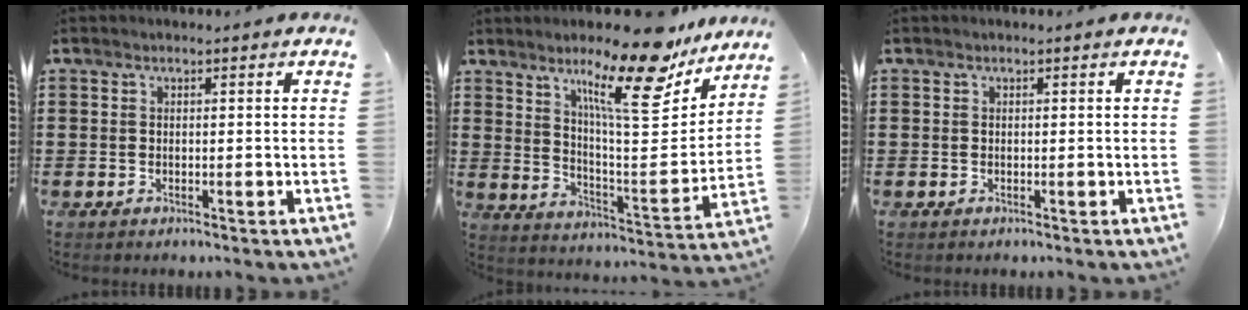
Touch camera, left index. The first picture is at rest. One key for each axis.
{"total": 14.6, "fx": 11.0, "fy": 3.0, "fz": 9.1, "tx": -0.159, "ty": -0.062, "tz": 0.180}
{"total": 0.0}